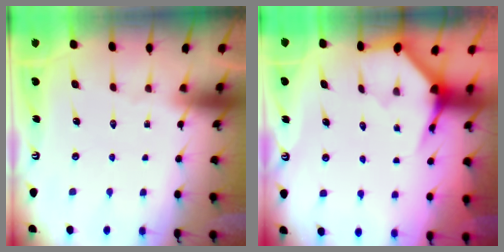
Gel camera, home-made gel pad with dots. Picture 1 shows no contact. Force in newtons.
{"total": 4.0, "press": 3.9, "slide": 0.4}